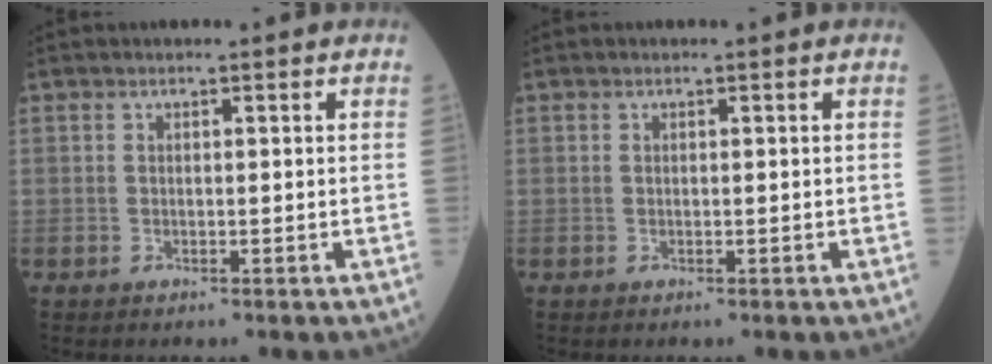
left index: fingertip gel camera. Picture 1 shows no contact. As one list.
[{"total": 0.0}]